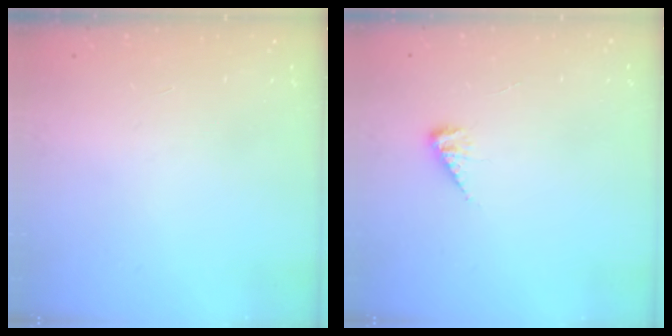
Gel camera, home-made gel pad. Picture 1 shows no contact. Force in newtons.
{"total": 5.7, "press": 5.7, "slide": 0.7}